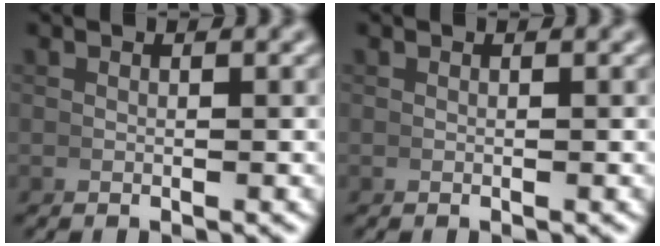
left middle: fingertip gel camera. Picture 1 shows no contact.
{"total": 0.0}